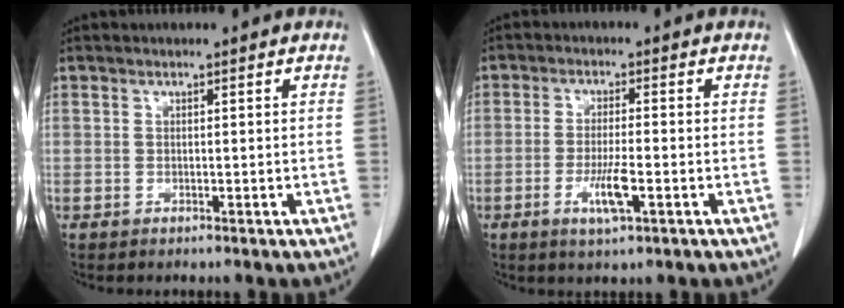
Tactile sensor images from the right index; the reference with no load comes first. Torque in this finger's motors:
{"motor_torque": [1.07, -0.54, 0.49, 0.07]}